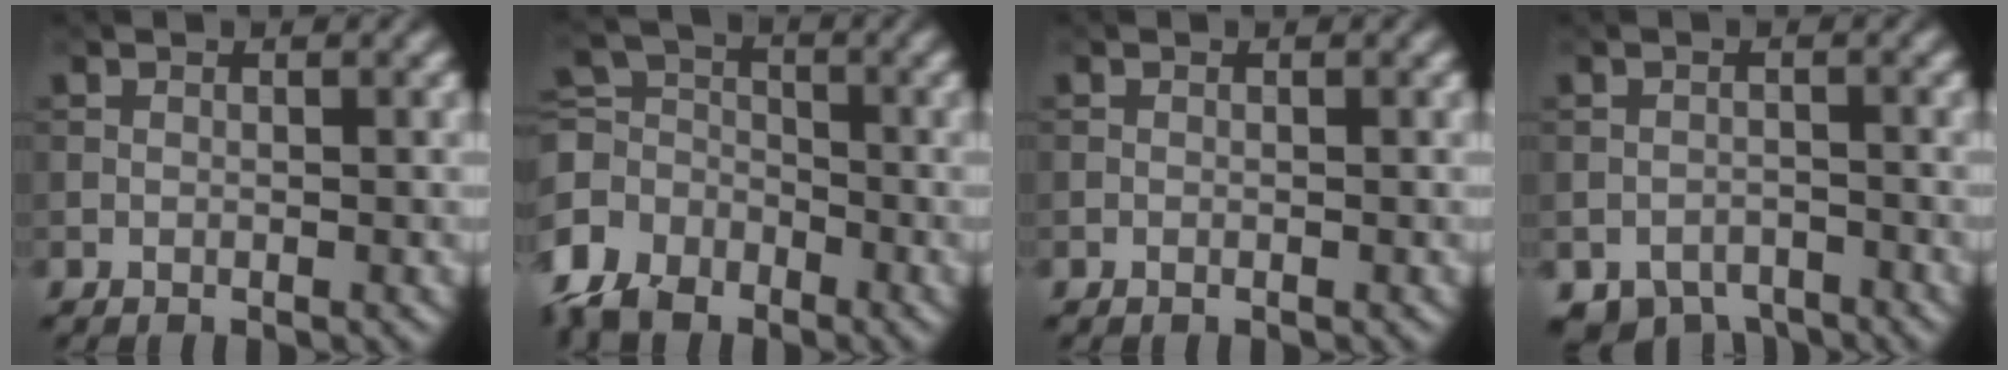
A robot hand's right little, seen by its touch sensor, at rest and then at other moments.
{"total": 8.0, "force": [-5.3, 5.1, 3.0], "torque": [-0.068, -0.008, -0.115]}
{"total": 0.0}
{"total": 3.4, "force": [-2.9, 1.7, 0.8], "torque": [-0.004, -0.011, -0.048]}